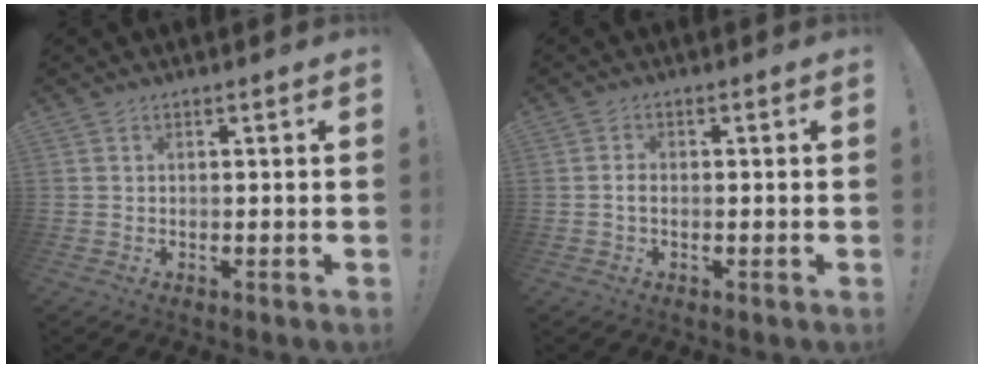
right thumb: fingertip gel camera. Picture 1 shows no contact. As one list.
[{"total": 1.6, "force": [-0.5, 0.8, 1.3], "torque": [-0.030, 0.008, -0.008]}]